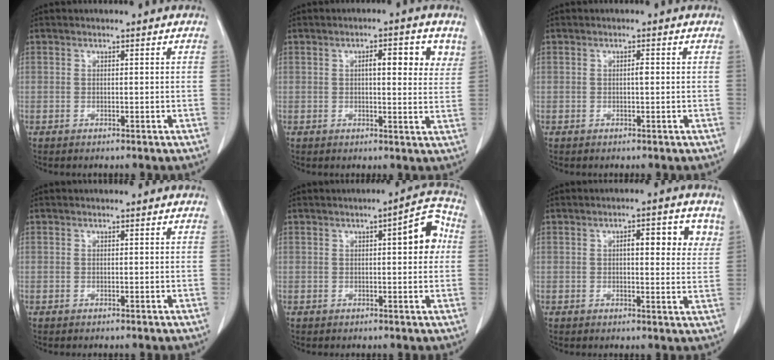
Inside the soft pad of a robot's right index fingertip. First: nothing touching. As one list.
[{"total": 6.6, "force": [2.6, 1.8, 5.8], "torque": [-0.078, 0.006, 0.031]}, {"total": 0.8, "force": [0.0, 0.1, 0.8], "torque": [-0.017, 0.000, 0.000]}, {"total": 0.0}, {"total": 6.5, "force": [1.2, 1.7, 6.2], "torque": [-0.077, 0.019, 0.009]}, {"total": 7.0, "force": [2.6, 2.0, 6.2], "torque": [-0.081, 0.008, 0.029]}]